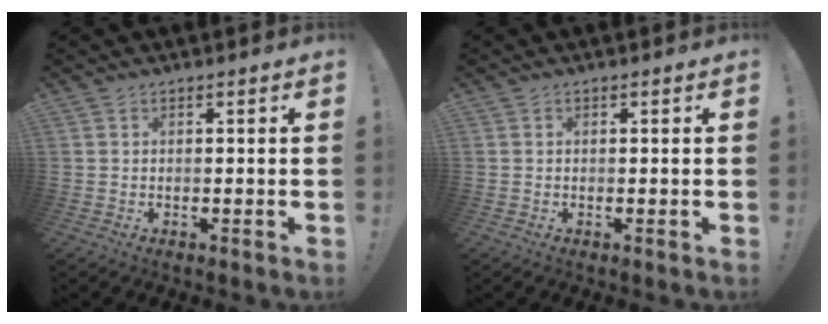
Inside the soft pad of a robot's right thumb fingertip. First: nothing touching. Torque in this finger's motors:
{"motor_torque": [-0.15, -0.13, -0.09, 0.02, 0.02]}